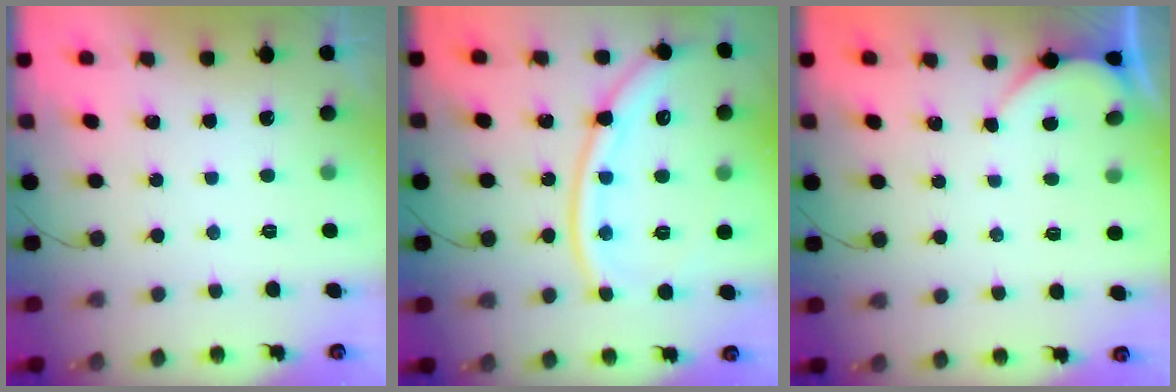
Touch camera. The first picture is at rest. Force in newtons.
{"total": 16.3, "press": 16.3, "slide": 1.1}
{"total": 2.1, "press": 2.1, "slide": 0.2}